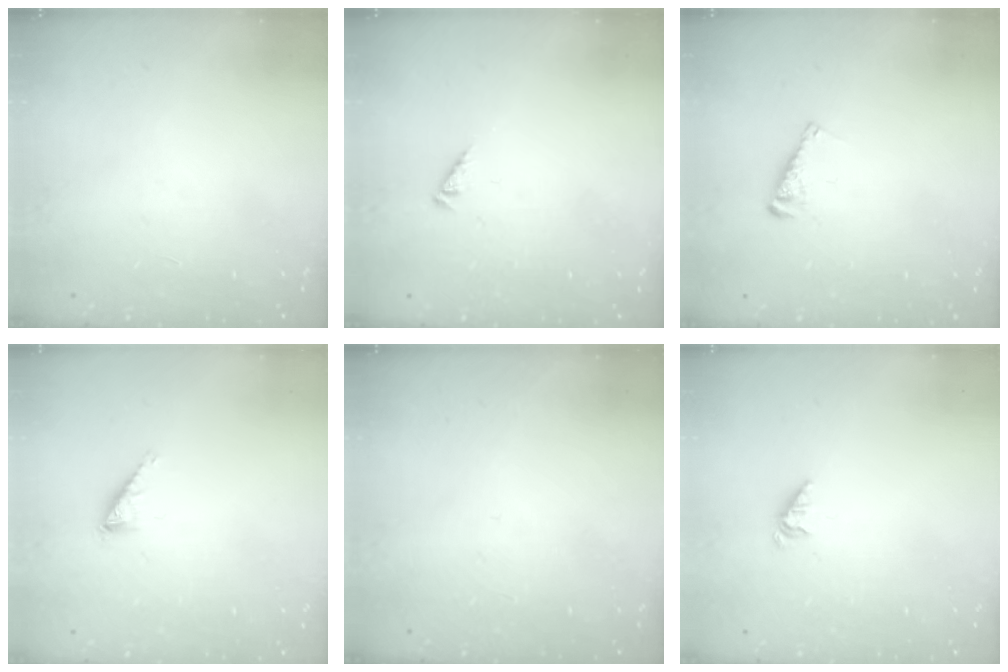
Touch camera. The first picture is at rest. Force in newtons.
{"total": 1.0, "press": 1.0, "slide": 0.3}
{"total": 4.9, "press": 4.9, "slide": 0.5}
{"total": 0.5, "press": 0.5, "slide": 0.1}
{"total": 0.0}
{"total": 1.9, "press": 1.9, "slide": 0.4}